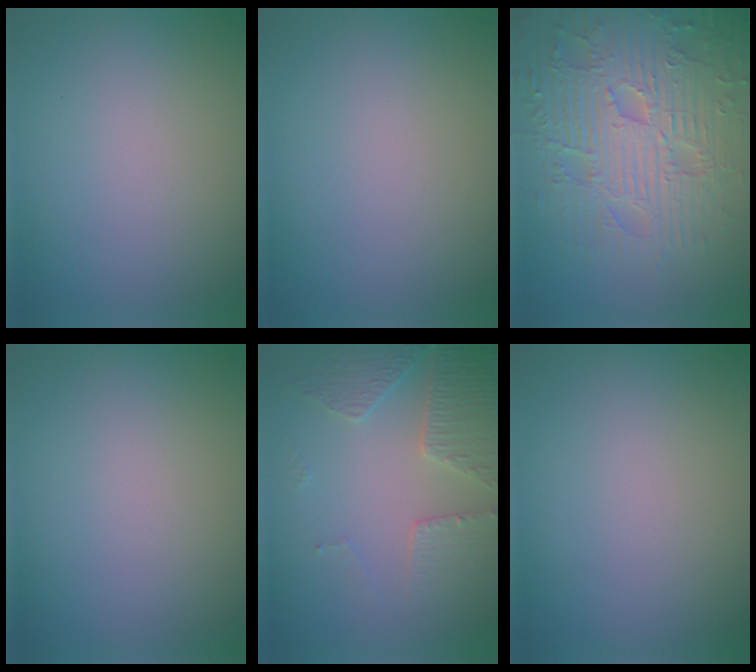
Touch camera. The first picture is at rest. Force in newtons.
{"total": 0.0}
{"total": 9.1, "press": 6.6, "slide": 6.3}
{"total": 0.0}
{"total": 3.6, "press": 3.2, "slide": 1.5}
{"total": 0.0}